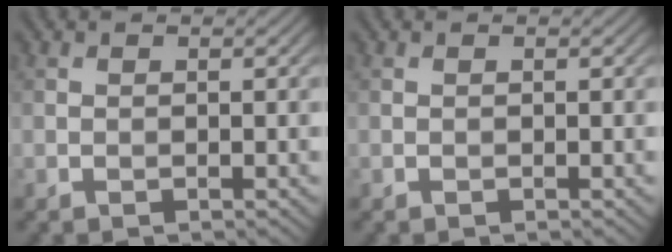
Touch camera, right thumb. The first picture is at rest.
{"total": 0.0}